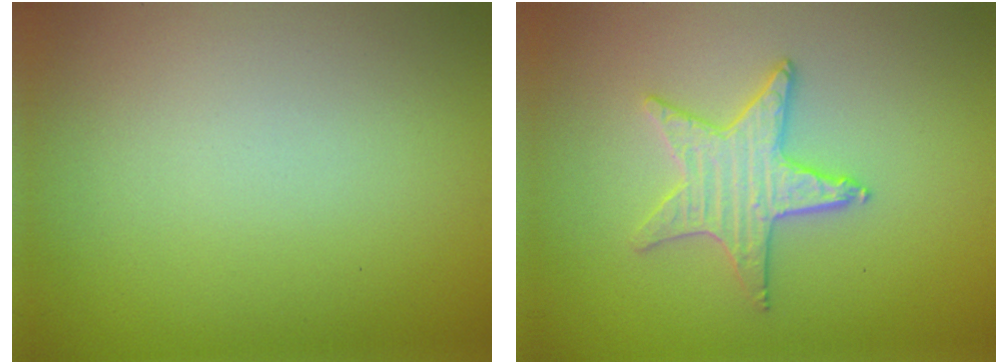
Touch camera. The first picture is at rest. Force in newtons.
{"total": 3.1, "press": 3.1, "slide": 0.4}